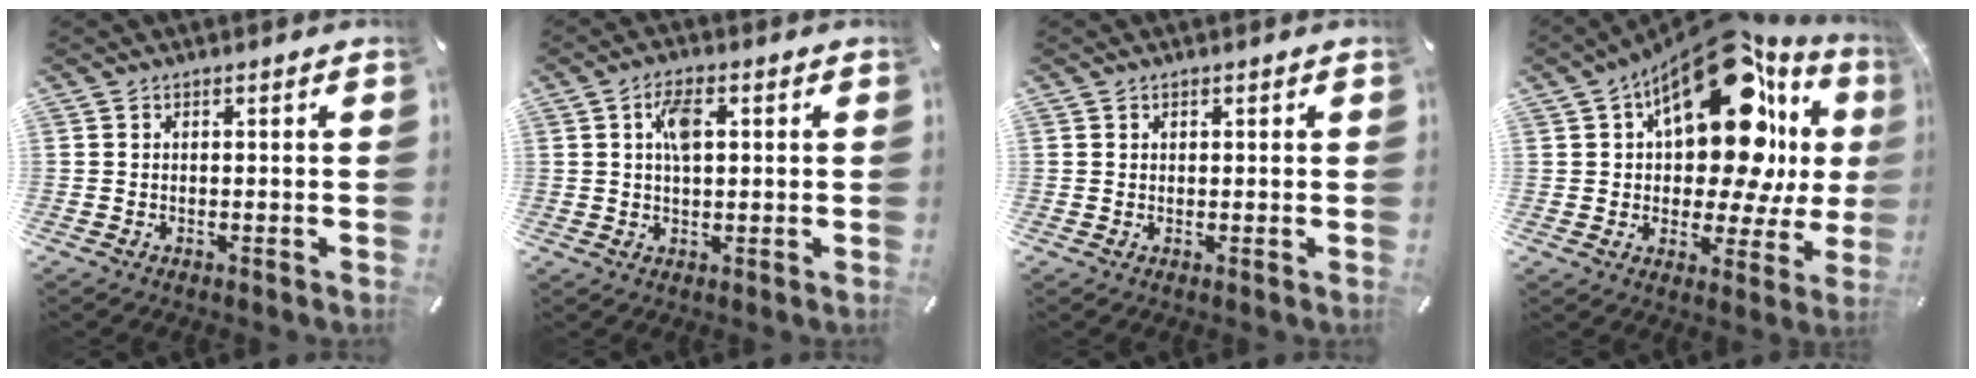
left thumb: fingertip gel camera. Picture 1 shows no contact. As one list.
[{"total": 5.7, "force": [1.4, 2.9, 4.7], "torque": [-0.084, 0.004, 0.018]}, {"total": 0.8, "force": [0.4, 0.7, 0.2], "torque": [0.005, -0.002, 0.006]}, {"total": 25.0, "force": [9.4, 12.6, 19.4], "torque": [-0.291, -0.073, 0.154]}]